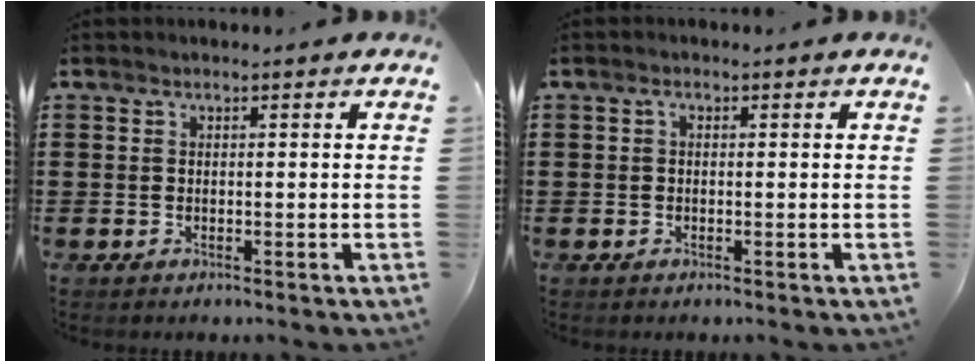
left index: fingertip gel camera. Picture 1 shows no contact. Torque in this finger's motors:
{"motor_torque": [0.96, 1.18, 0.00, 0.02]}